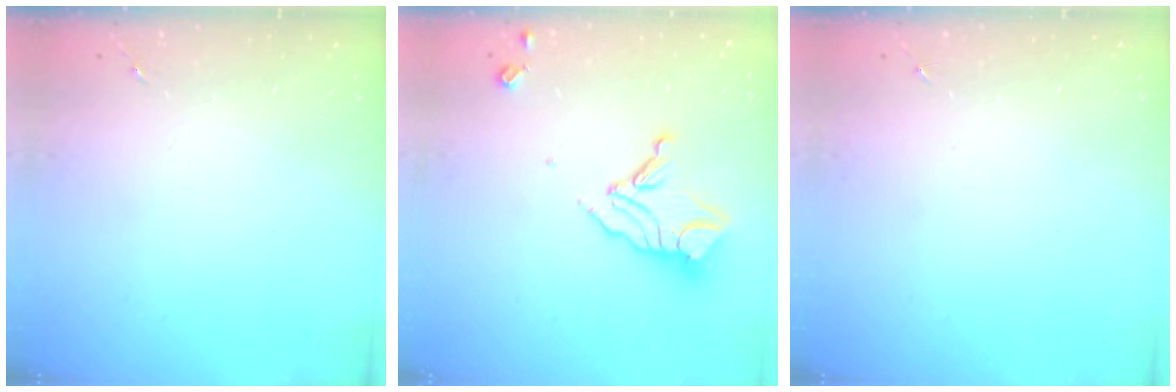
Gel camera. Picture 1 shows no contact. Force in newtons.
{"total": 12.2, "press": 12.1, "slide": 1.2}
{"total": 0.0}